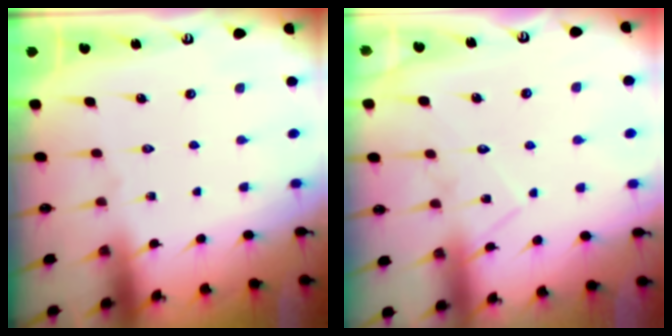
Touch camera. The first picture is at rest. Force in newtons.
{"total": 9.2, "press": 9.2, "slide": 0.7}